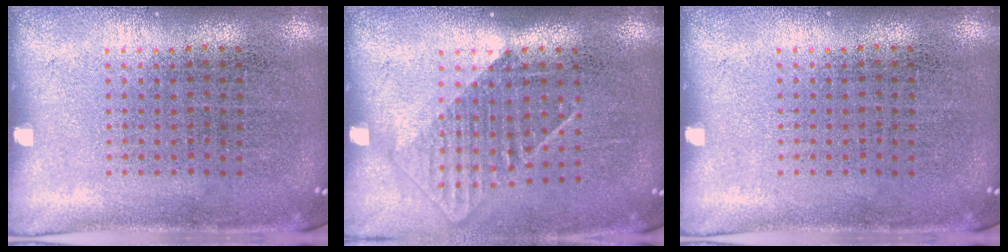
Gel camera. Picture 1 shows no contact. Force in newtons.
{"total": 1.3, "press": 0.9, "slide": 0.8}
{"total": 0.0}